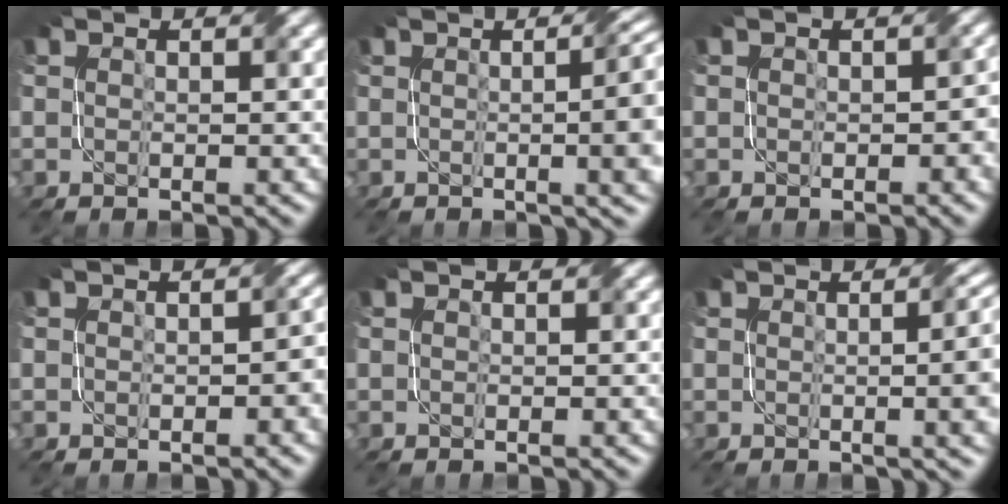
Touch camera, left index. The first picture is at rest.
{"total": 9.5, "force": [0.5, 4.1, 8.6], "torque": [-0.045, 0.018, -0.003]}
{"total": 1.6, "force": [-0.1, 1.1, 1.2], "torque": [-0.014, -0.002, -0.002]}
{"total": 1.6, "force": [-0.3, 0.7, 1.4], "torque": [-0.018, 0.000, -0.003]}
{"total": 0.0}
{"total": 7.8, "force": [0.2, 3.3, 7.0], "torque": [-0.032, 0.017, 0.000]}